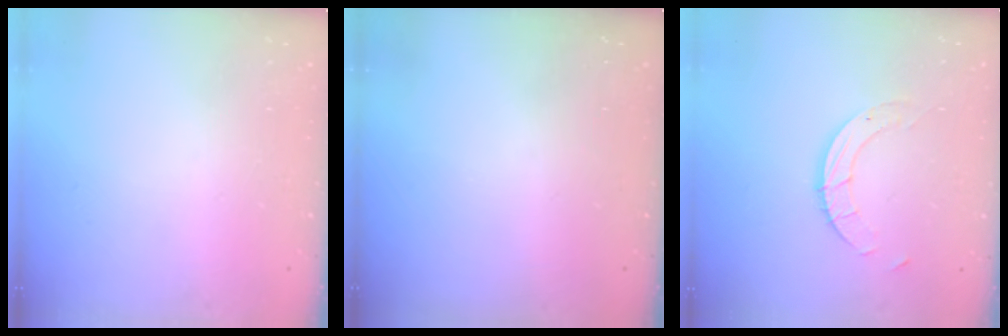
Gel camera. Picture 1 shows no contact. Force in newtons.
{"total": 0.0}
{"total": 4.9, "press": 4.9, "slide": 0.3}